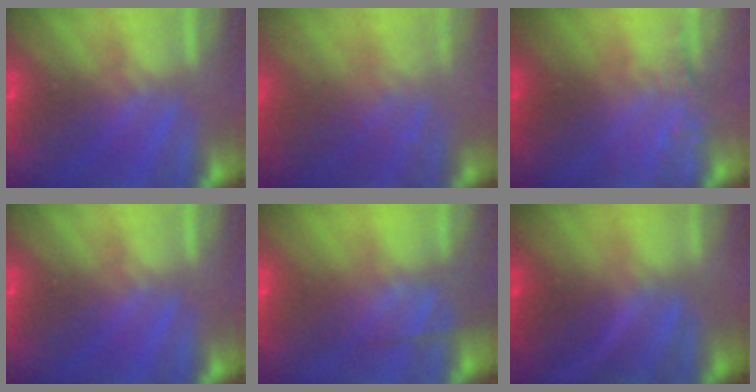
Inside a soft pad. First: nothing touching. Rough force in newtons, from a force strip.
{"total": 8.3}
{"total": 2.2}
{"total": 0.0}
{"total": 7.3}
{"total": 1.3}